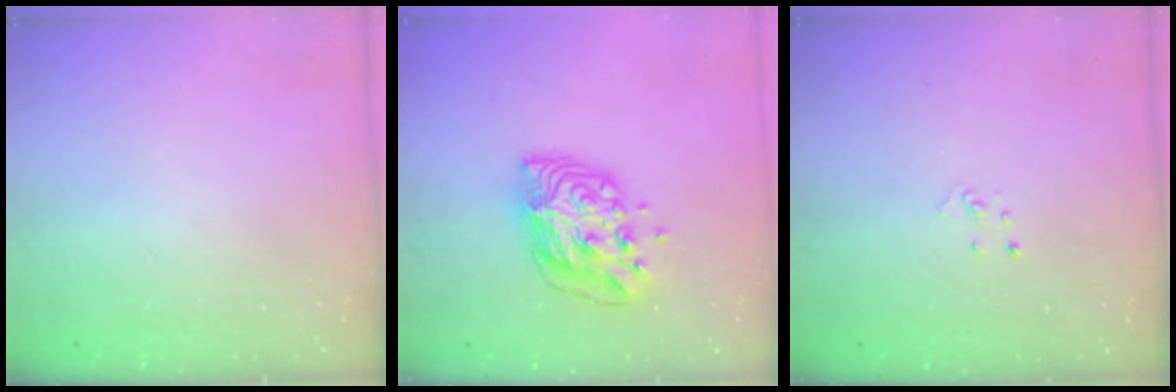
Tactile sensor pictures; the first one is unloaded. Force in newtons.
{"total": 10.6, "press": 10.5, "slide": 1.6}
{"total": 3.0, "press": 2.9, "slide": 0.3}